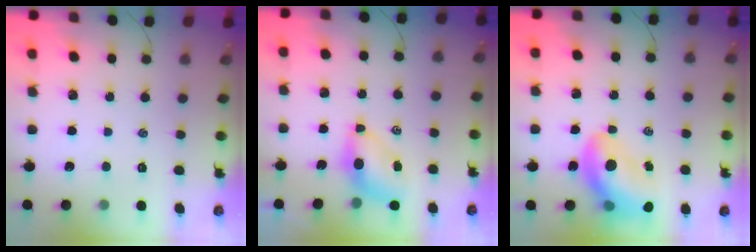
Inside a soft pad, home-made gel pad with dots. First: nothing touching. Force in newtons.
{"total": 6.6, "press": 6.5, "slide": 1.2}
{"total": 12.7, "press": 12.1, "slide": 3.8}